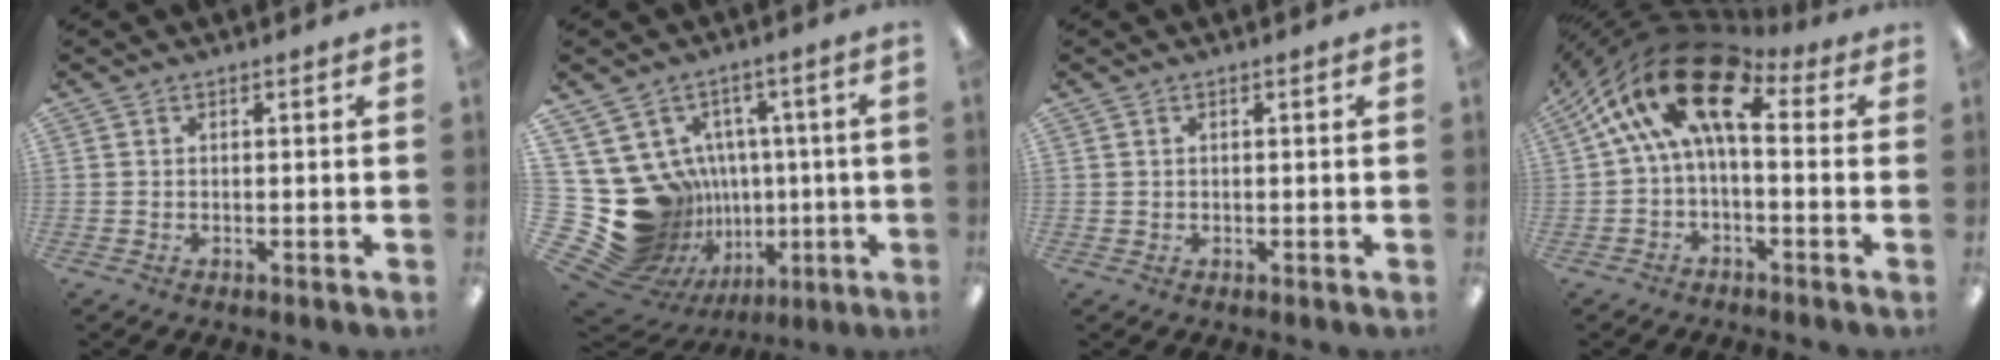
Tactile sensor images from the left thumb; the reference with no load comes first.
{"total": 19.4, "force": [-0.8, 18.1, 7.0], "torque": [-0.153, -0.025, 0.051]}
{"total": 0.8, "force": [0.3, 0.7, 0.0], "torque": [0.000, 0.004, 0.005]}
{"total": 18.0, "force": [5.1, 8.6, 15.0], "torque": [-0.274, -0.022, 0.091]}